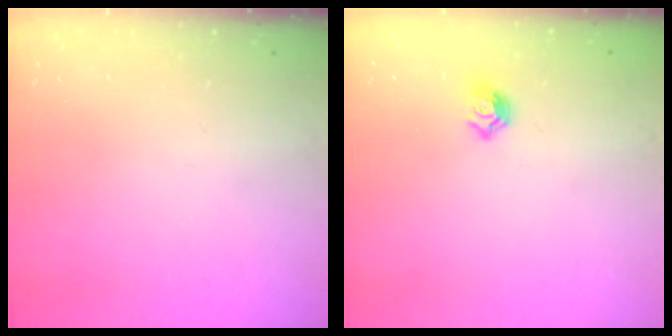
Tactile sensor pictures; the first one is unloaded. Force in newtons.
{"total": 6.0, "press": 5.9, "slide": 0.8}